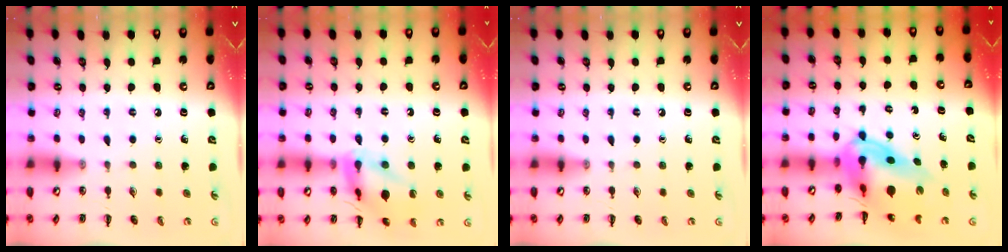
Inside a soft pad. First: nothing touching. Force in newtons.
{"total": 13.9, "press": 13.8, "slide": 1.5}
{"total": 0.0}
{"total": 13.0, "press": 12.3, "slide": 4.1}